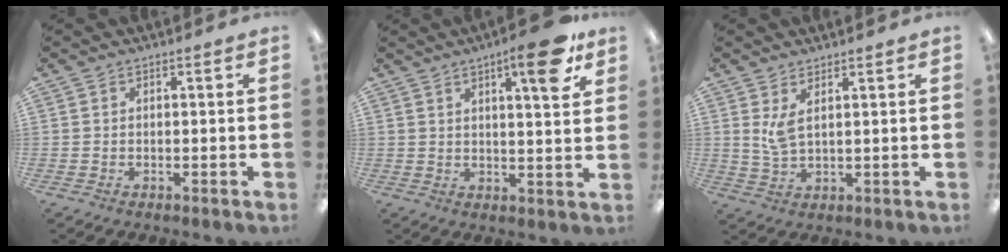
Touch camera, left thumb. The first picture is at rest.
{"total": 11.1, "force": [6.5, 2.6, 8.7], "torque": [-0.116, -0.029, 0.098]}
{"total": 5.0, "force": [2.6, 2.0, 3.8], "torque": [-0.089, -0.006, 0.045]}